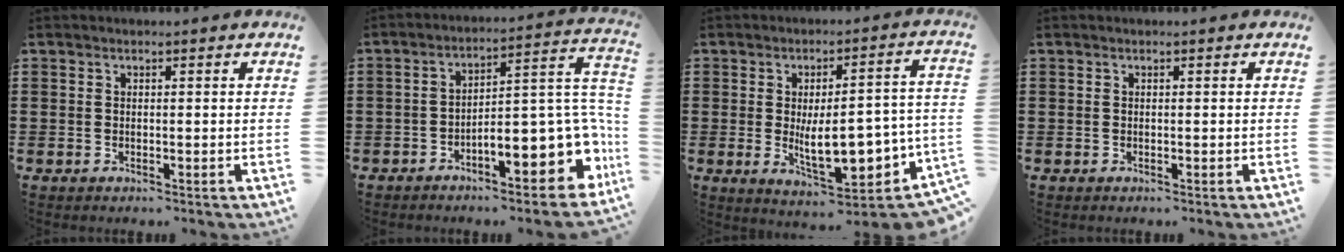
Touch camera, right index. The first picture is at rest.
{"total": 11.4, "force": [-4.3, 4.1, 9.8], "torque": [-0.125, -0.020, -0.074]}
{"total": 10.9, "force": [-2.4, 4.1, 9.8], "torque": [-0.145, -0.010, -0.038]}
{"total": 0.0}